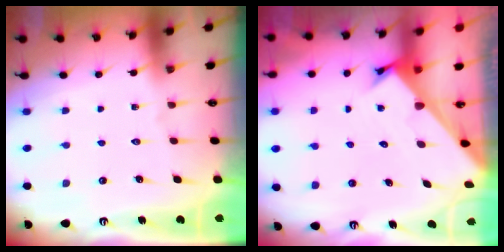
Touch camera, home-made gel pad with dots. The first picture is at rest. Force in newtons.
{"total": 2.4, "press": 2.4, "slide": 0.2}